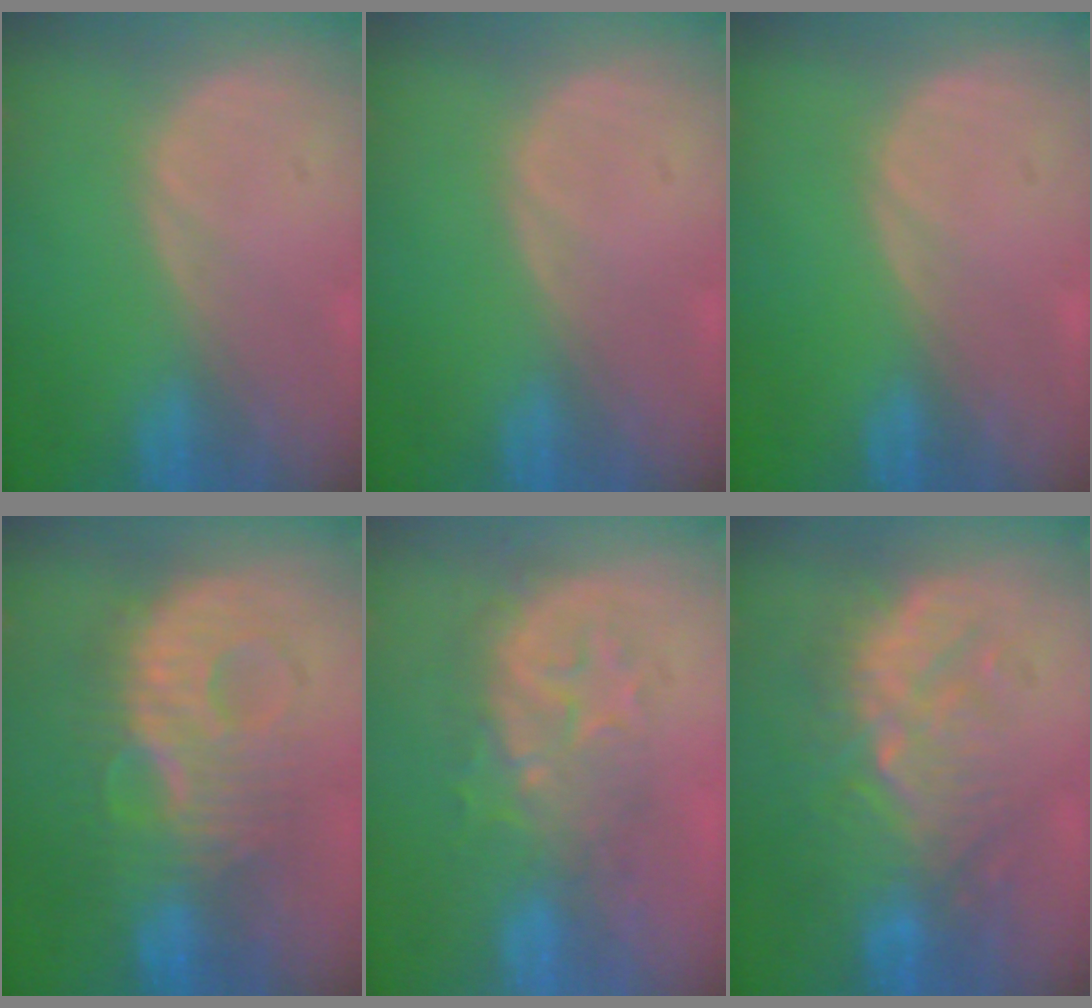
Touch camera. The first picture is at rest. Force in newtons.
{"total": 0.0}
{"total": 0.0}
{"total": 9.6, "press": 9.6, "slide": 0.1}
{"total": 8.0, "press": 7.4, "slide": 3.1}
{"total": 9.1, "press": 8.9, "slide": 1.6}